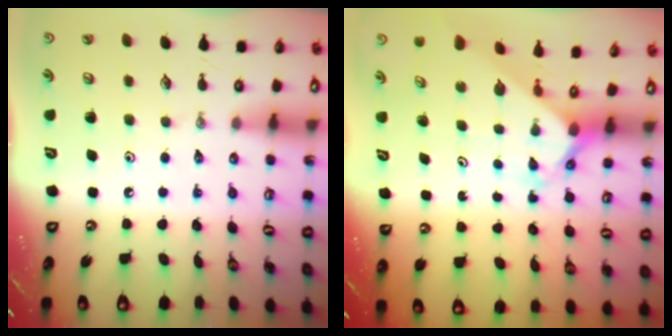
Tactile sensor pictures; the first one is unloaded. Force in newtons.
{"total": 2.4, "press": 2.4, "slide": 0.2}